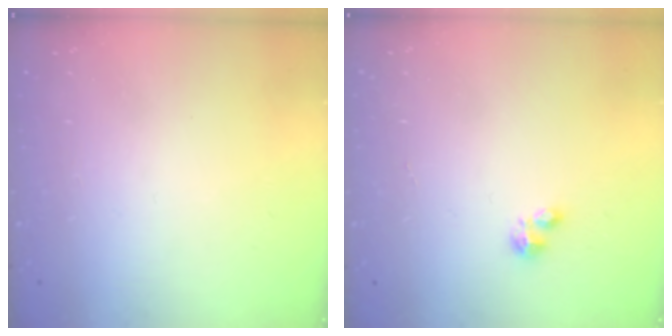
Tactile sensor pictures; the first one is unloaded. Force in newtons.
{"total": 1.6, "press": 1.6, "slide": 0.2}